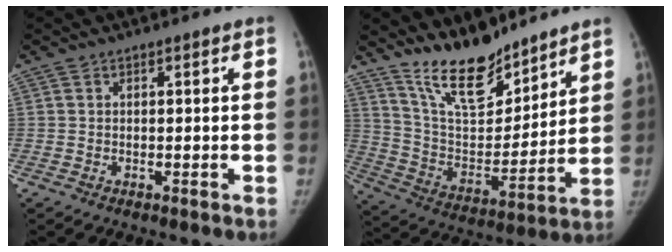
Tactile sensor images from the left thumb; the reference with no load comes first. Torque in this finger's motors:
{"motor_torque": [0.26, 0.15, 1.37, -1.40, 0.12]}